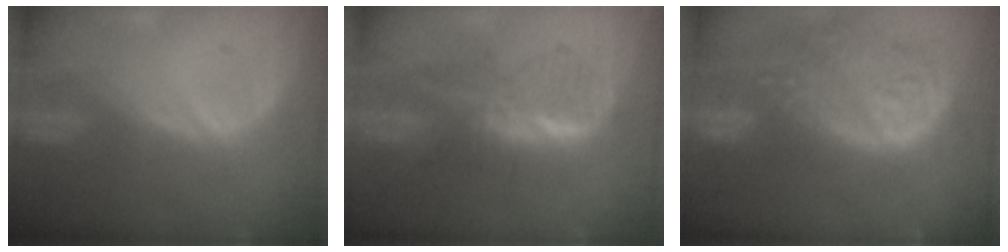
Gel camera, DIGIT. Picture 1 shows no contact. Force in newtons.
{"total": 5.8, "press": 5.7, "slide": 0.8}
{"total": 14.5, "press": 11.9, "slide": 8.2}